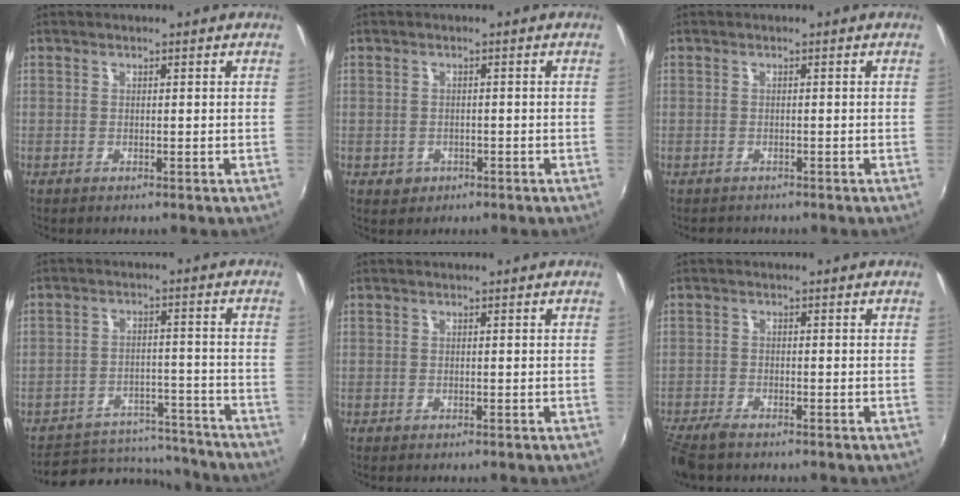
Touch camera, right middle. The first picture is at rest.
{"total": 2.5, "force": [-0.9, 2.2, 0.9], "torque": [-0.019, -0.001, -0.010]}
{"total": 1.3, "force": [-1.1, 0.6, 0.0], "torque": [-0.004, 0.001, -0.017]}
{"total": 16.5, "force": [-14.8, 5.9, 4.2], "torque": [-0.094, 0.031, -0.185]}
{"total": 0.0}
{"total": 6.0, "force": [-5.0, 1.4, 2.9], "torque": [-0.079, -0.029, -0.097]}